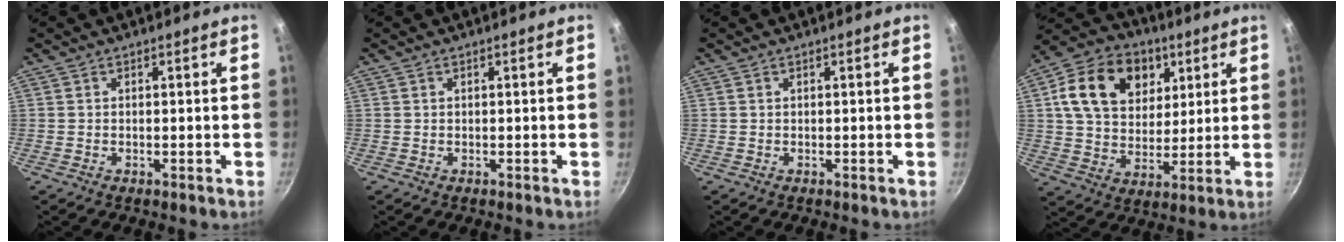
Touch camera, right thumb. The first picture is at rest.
{"total": 0.0}
{"total": 0.0}
{"total": 18.0, "force": [6.3, 13.3, 10.2], "torque": [-0.154, -0.005, 0.100]}